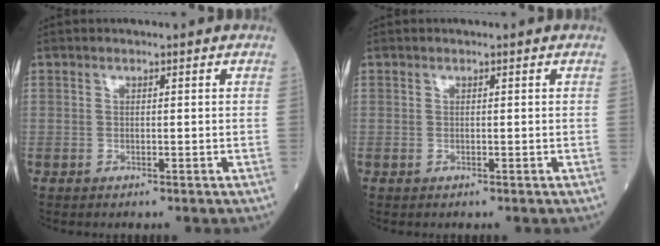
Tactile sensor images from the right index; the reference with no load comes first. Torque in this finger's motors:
{"motor_torque": [0.02, 0.01, 0.00, -0.01]}